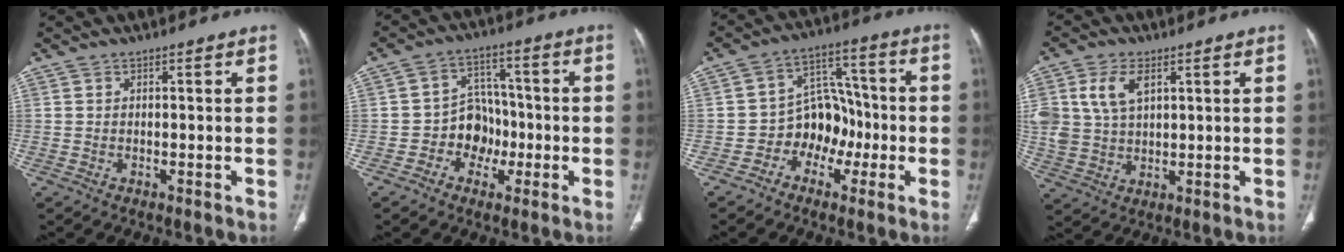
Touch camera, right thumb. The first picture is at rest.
{"total": 8.1, "force": [-2.4, 6.8, 3.8], "torque": [-0.014, 0.035, -0.047]}
{"total": 10.0, "force": [-3.2, 7.9, 5.4], "torque": [-0.035, 0.049, -0.060]}
{"total": 9.8, "force": [3.6, 6.0, 6.8], "torque": [-0.140, -0.001, 0.076]}